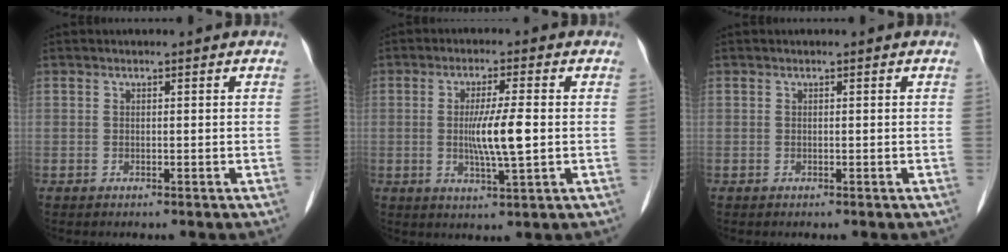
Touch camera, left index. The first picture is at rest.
{"total": 6.5, "force": [-0.2, 0.3, 6.5], "torque": [-0.129, -0.009, -0.004]}
{"total": 0.0}